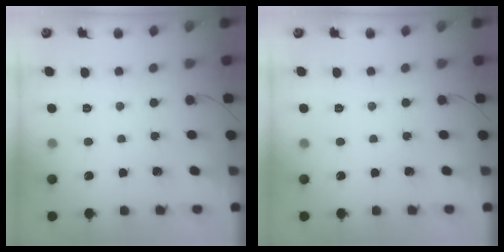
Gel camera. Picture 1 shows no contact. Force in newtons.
{"total": 0.0}